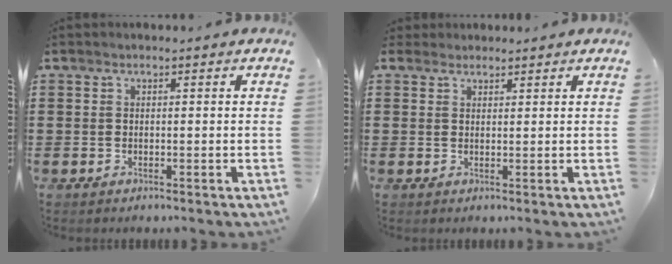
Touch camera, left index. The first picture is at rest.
{"total": 1.6, "force": [1.5, 0.7, 0.1], "torque": [-0.005, 0.005, 0.030]}